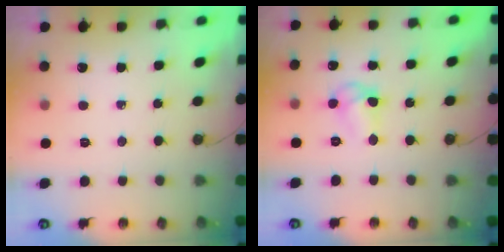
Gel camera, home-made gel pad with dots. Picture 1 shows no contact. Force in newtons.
{"total": 7.0, "press": 7.0, "slide": 0.6}